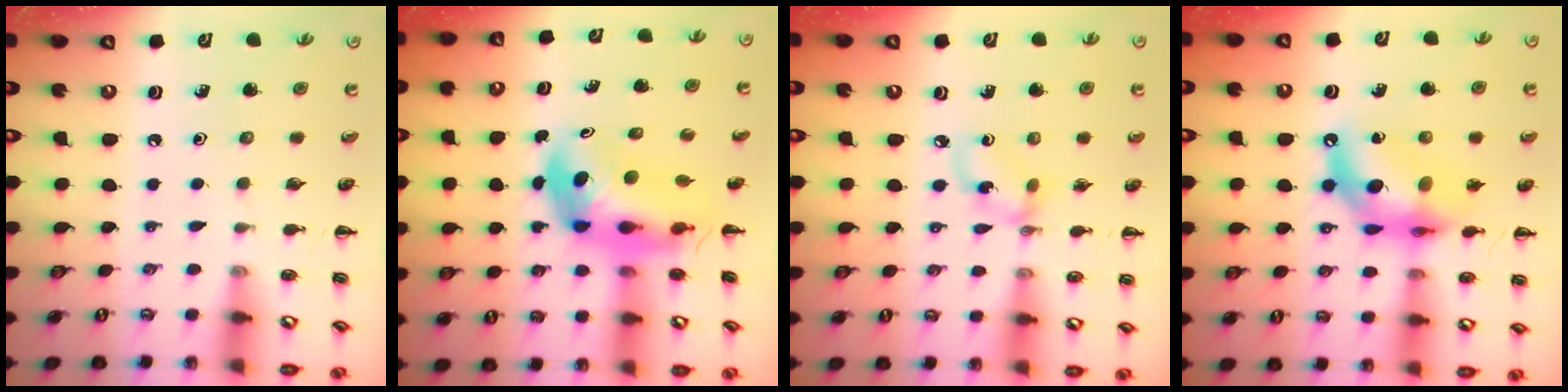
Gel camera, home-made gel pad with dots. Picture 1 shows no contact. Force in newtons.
{"total": 6.0, "press": 5.7, "slide": 1.8}
{"total": 4.4, "press": 4.3, "slide": 0.8}
{"total": 13.8, "press": 13.3, "slide": 3.6}